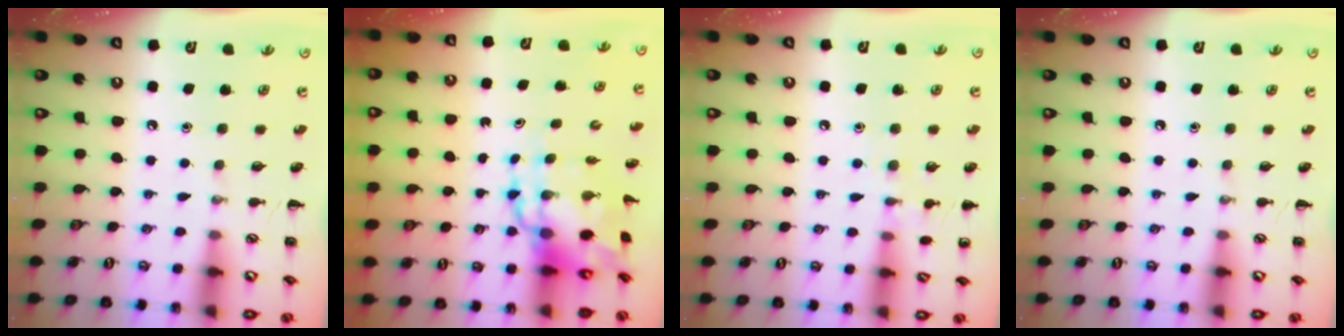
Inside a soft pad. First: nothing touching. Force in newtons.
{"total": 10.5, "press": 10.1, "slide": 2.9}
{"total": 7.5, "press": 7.2, "slide": 1.9}
{"total": 0.0}